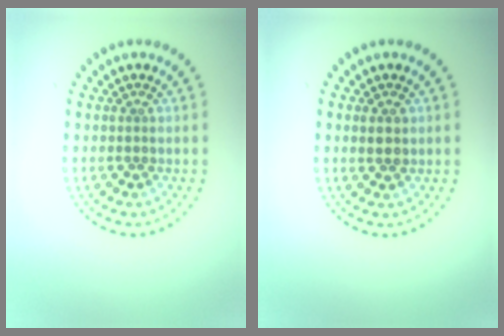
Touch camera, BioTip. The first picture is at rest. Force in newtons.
{"total": 1.2, "press": 1.1, "slide": 0.5}